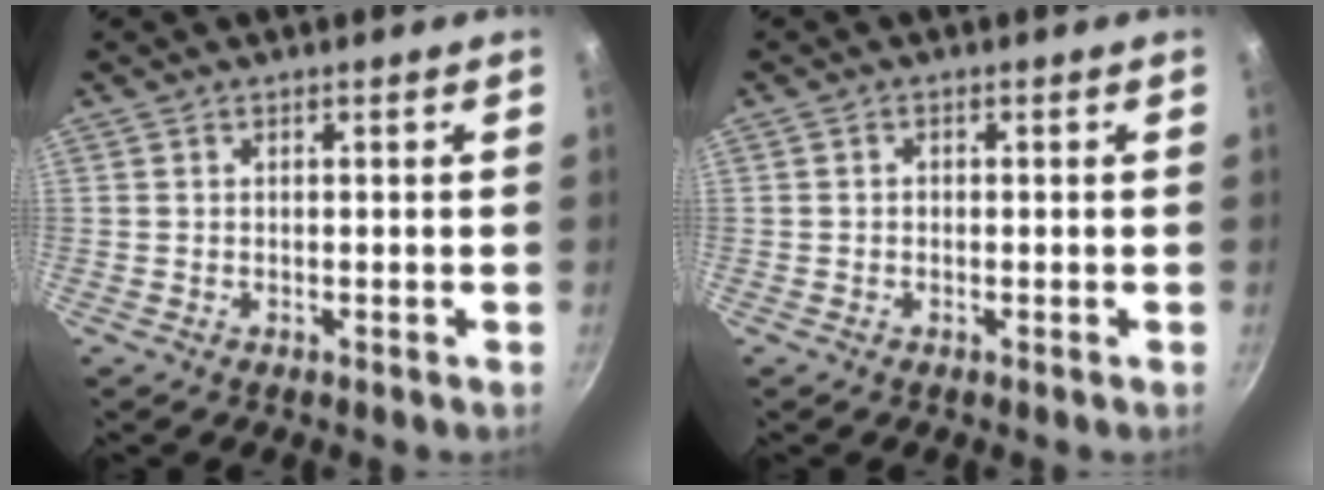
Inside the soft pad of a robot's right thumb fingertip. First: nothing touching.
{"total": 0.6, "force": [-0.2, 0.6, 0.2], "torque": [-0.002, 0.003, -0.005]}